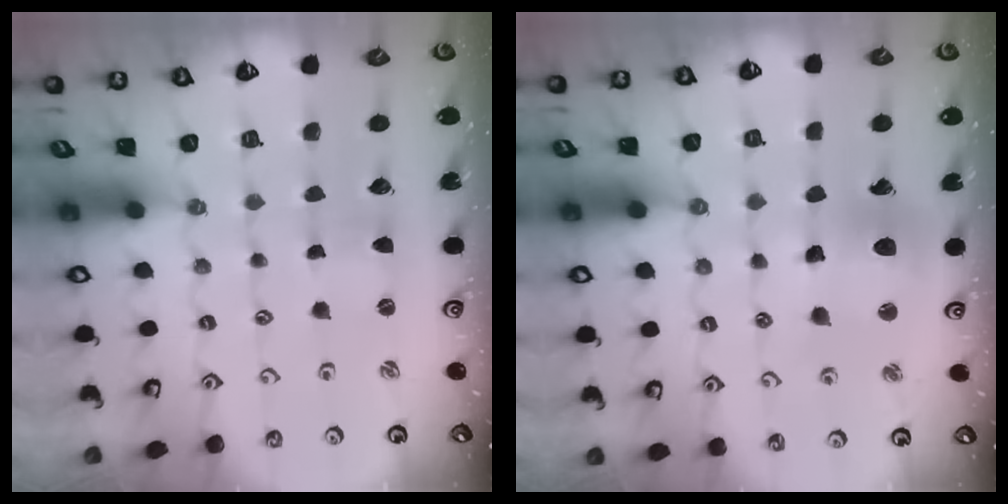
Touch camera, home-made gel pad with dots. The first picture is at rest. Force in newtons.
{"total": 11.1, "press": 11.0, "slide": 1.4}